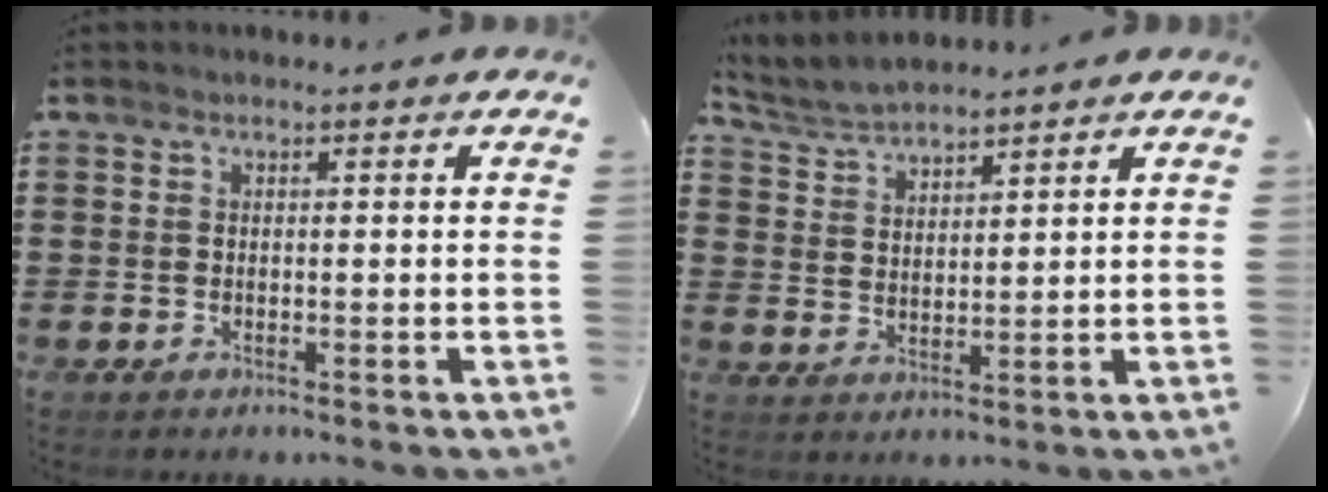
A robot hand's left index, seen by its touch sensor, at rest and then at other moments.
{"total": 3.6, "force": [3.6, 0.3, 0.3], "torque": [-0.021, -0.010, 0.066]}